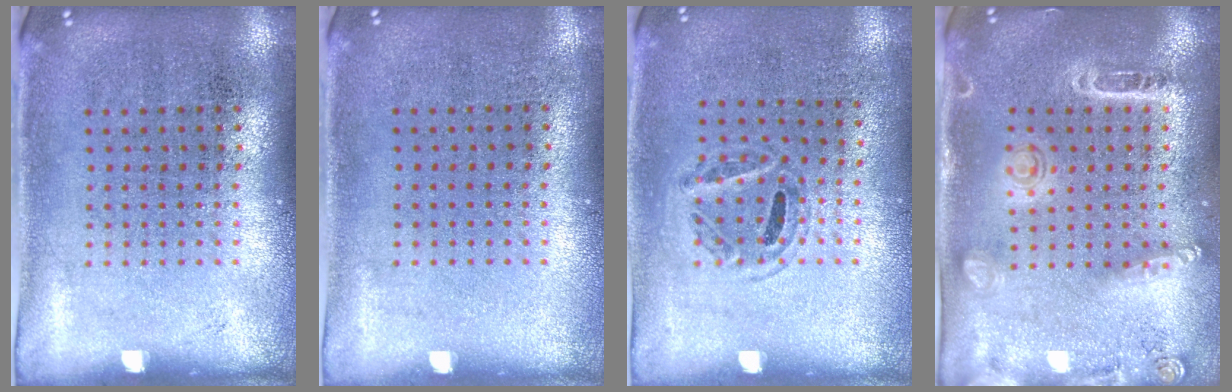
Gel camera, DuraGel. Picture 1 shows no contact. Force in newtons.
{"total": 0.0}
{"total": 1.0, "press": 0.7, "slide": 0.6}
{"total": 1.5, "press": 1.4, "slide": 0.6}